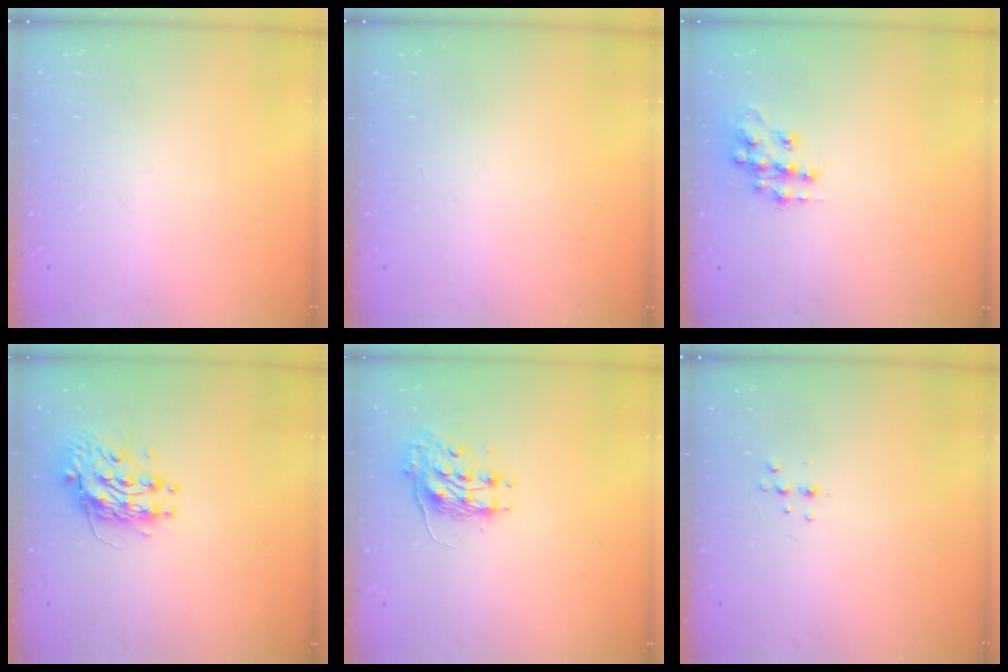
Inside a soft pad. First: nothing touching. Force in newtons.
{"total": 0.0}
{"total": 11.5, "press": 11.5, "slide": 0.7}
{"total": 10.8, "press": 10.7, "slide": 0.9}
{"total": 8.8, "press": 8.8, "slide": 0.0}
{"total": 4.1, "press": 3.9, "slide": 1.3}